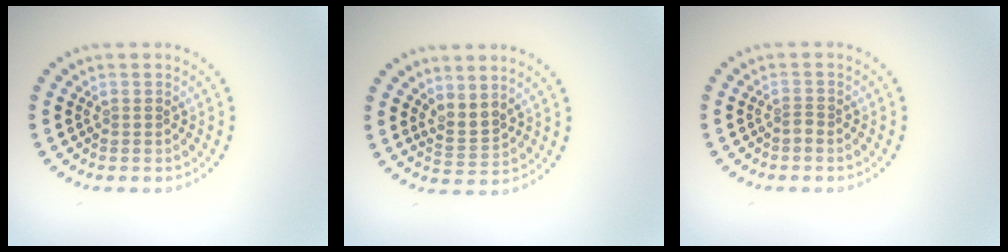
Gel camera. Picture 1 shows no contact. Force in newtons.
{"total": 2.0, "press": 1.5, "slide": 1.3}
{"total": 0.8, "press": 0.5, "slide": 0.6}